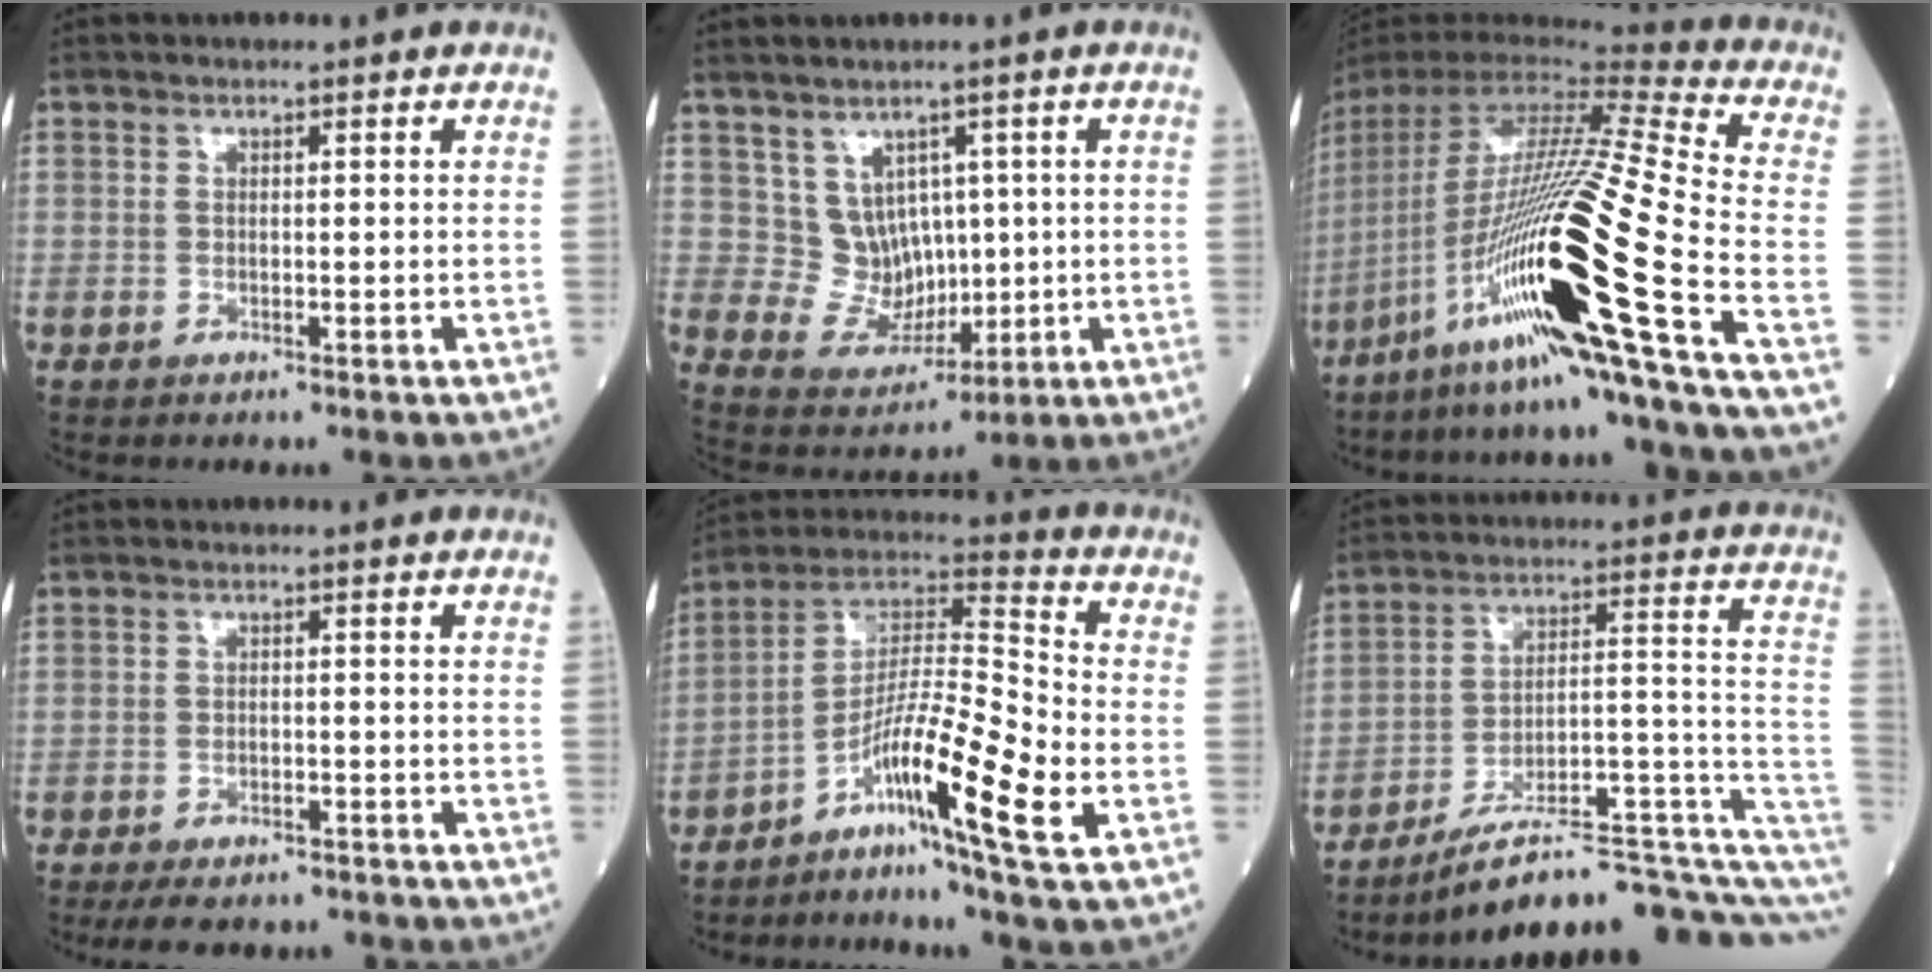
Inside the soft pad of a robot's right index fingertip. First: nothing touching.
{"total": 6.6, "force": [1.7, 5.8, 2.6], "torque": [-0.044, 0.009, 0.053]}
{"total": 29.4, "force": [-11.3, -0.1, 27.2], "torque": [-0.500, -0.045, -0.210]}
{"total": 7.9, "force": [-7.2, 2.2, 2.5], "torque": [-0.032, -0.003, -0.100]}
{"total": 14.0, "force": [-5.8, -0.2, 12.8], "torque": [-0.237, -0.004, -0.114]}
{"total": 18.0, "force": [-11.0, 3.2, 13.9], "torque": [-0.143, 0.065, -0.165]}